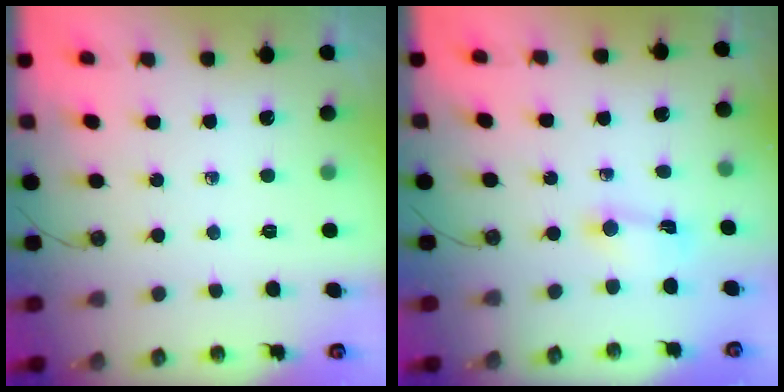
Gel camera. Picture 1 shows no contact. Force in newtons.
{"total": 2.0, "press": 2.0, "slide": 0.2}